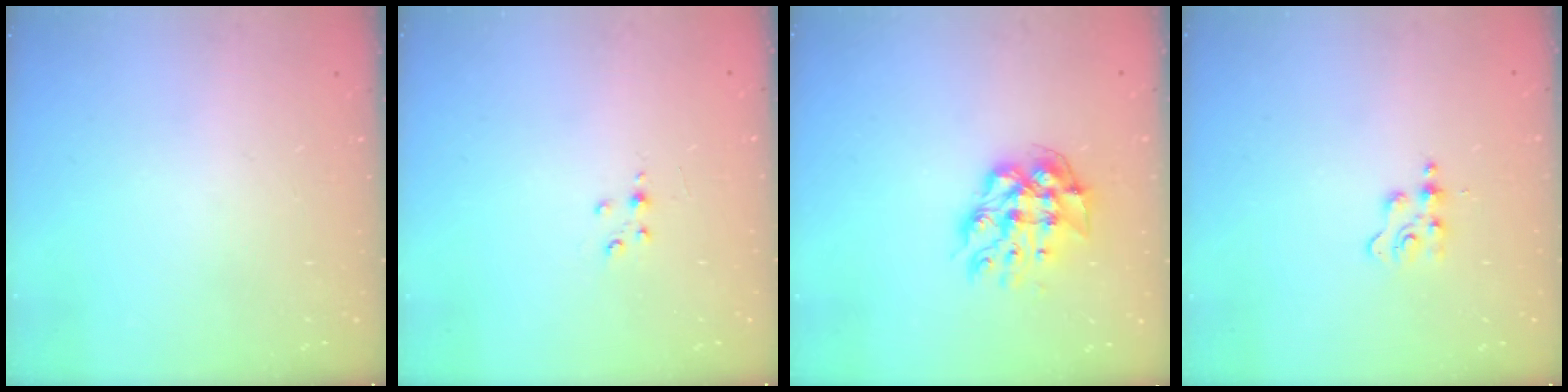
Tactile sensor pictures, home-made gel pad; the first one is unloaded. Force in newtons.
{"total": 2.7, "press": 2.7, "slide": 0.4}
{"total": 13.5, "press": 13.5, "slide": 1.4}
{"total": 3.2, "press": 3.2, "slide": 0.5}